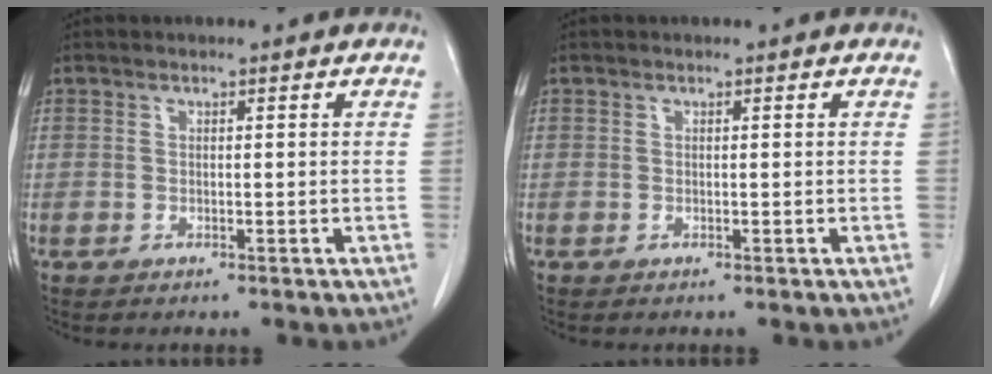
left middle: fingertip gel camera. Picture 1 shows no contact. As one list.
[{"total": 0.0}]